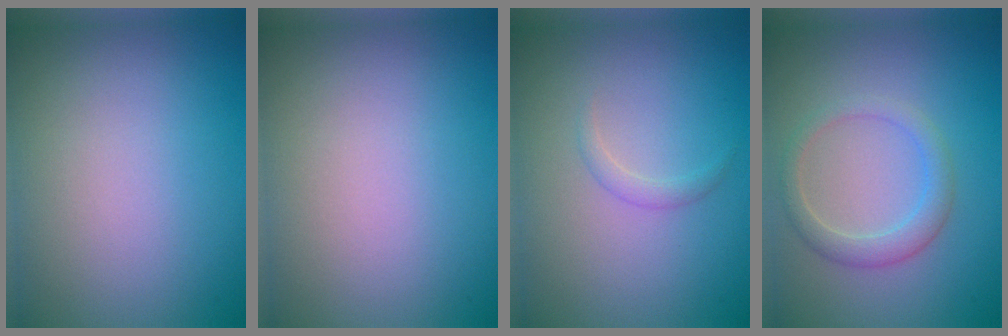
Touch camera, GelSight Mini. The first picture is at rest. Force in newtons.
{"total": 0.0}
{"total": 0.9, "press": 0.9, "slide": 0.1}
{"total": 2.4, "press": 2.4, "slide": 0.0}